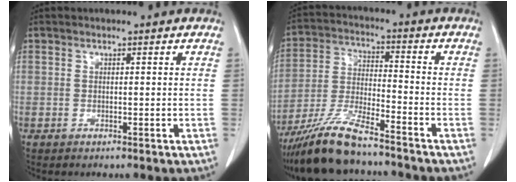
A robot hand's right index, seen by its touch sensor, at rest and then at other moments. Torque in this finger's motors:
{"motor_torque": [1.11, -1.03, 0.56, 0.16]}